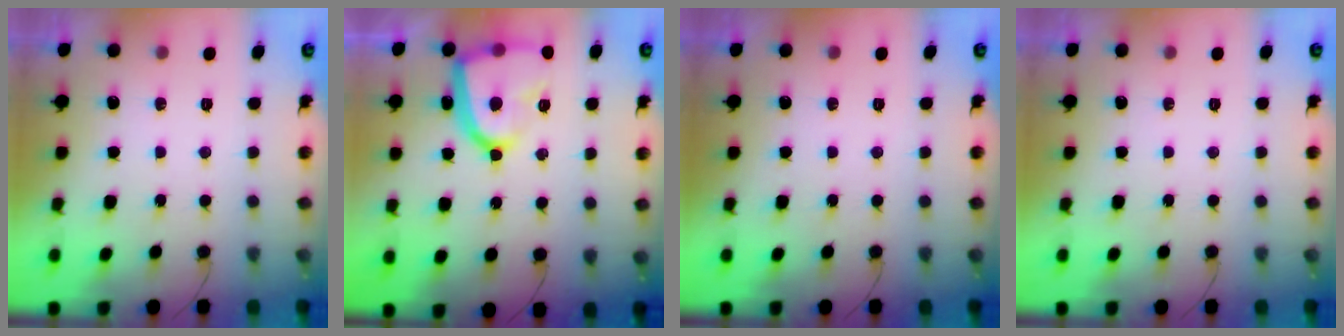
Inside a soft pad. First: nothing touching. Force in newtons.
{"total": 17.4, "press": 17.3, "slide": 1.7}
{"total": 0.0}
{"total": 0.0}